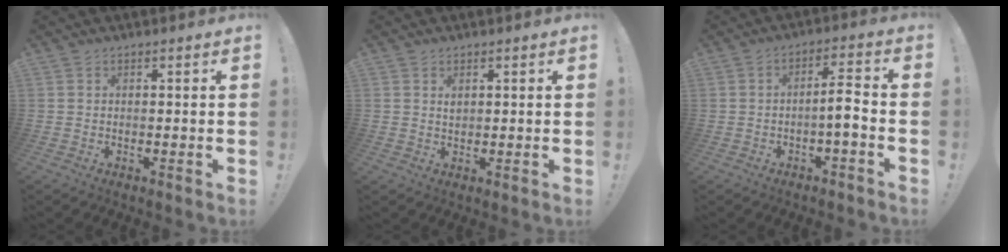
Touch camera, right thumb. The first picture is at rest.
{"total": 1.2, "force": [0.8, 0.7, 0.6], "torque": [-0.004, -0.002, 0.013]}
{"total": 6.3, "force": [-1.9, 1.8, 5.8], "torque": [-0.088, 0.008, -0.035]}